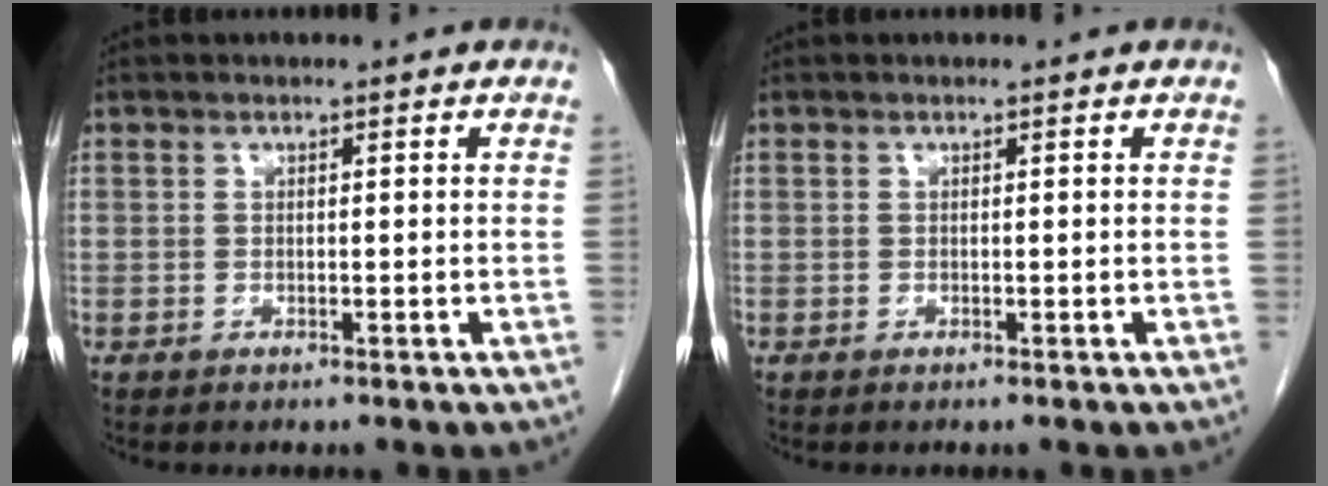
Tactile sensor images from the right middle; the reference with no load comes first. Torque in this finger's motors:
{"motor_torque": [0.03, -0.06, 0.00, -0.01]}